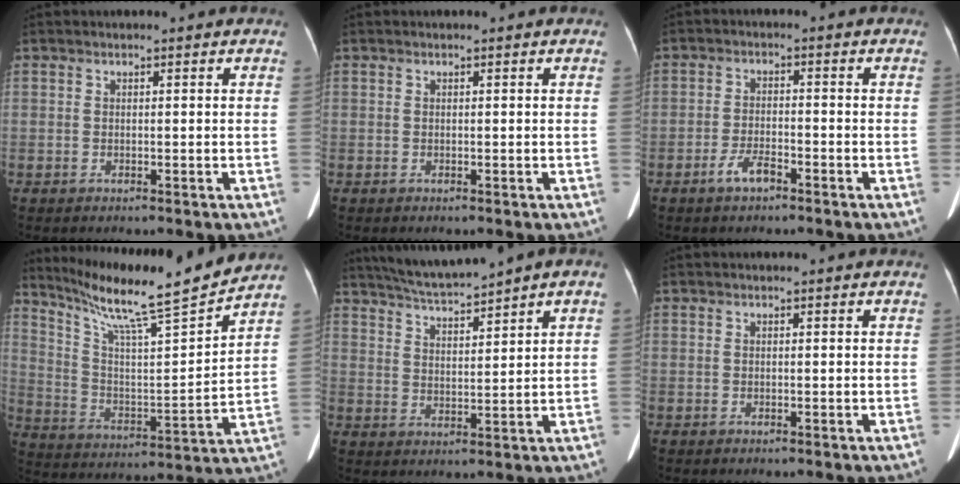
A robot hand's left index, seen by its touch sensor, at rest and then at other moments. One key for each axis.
{"total": 0.0}
{"total": 3.6, "fx": -2.5, "fy": 1.1, "fz": 2.3, "tx": -0.050, "ty": 0.002, "tz": -0.047}
{"total": 18.2, "fx": 16.0, "fy": -1.1, "fz": 8.6, "tx": -0.153, "ty": -0.020, "tz": 0.261}
{"total": 7.1, "fx": 6.2, "fy": -0.8, "fz": 3.3, "tx": -0.059, "ty": 0.007, "tz": 0.115}
{"total": 0.0}